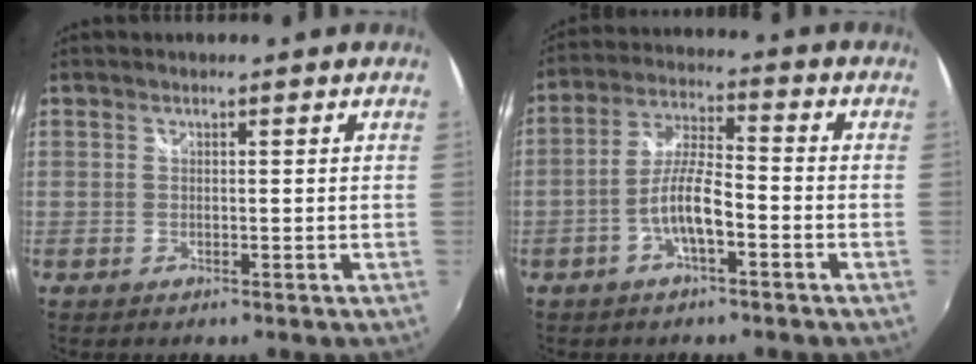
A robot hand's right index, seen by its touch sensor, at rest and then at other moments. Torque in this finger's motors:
{"motor_torque": [1.02, 0.16, 0.50, 0.15]}